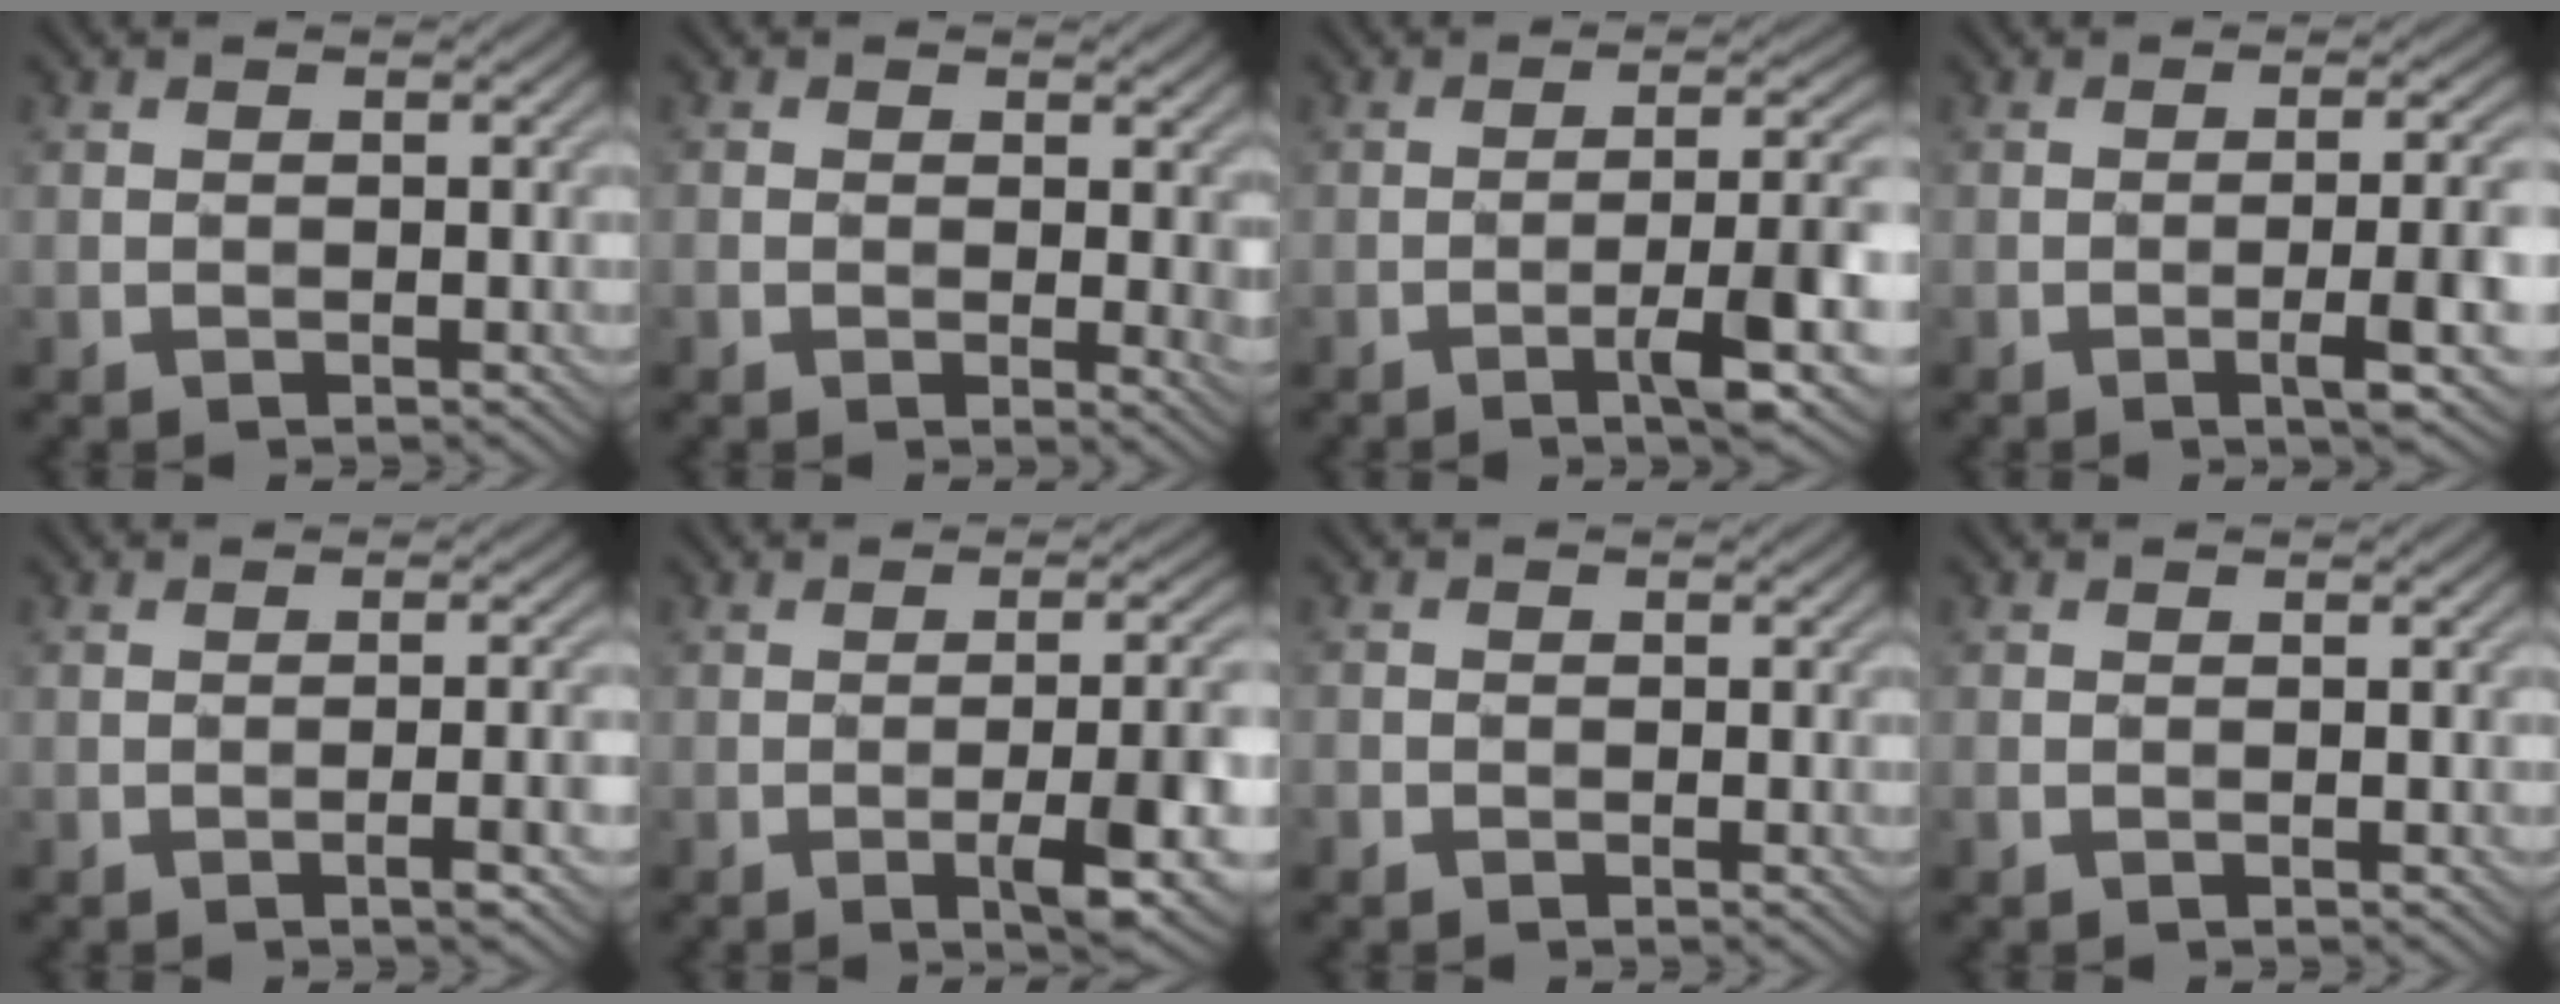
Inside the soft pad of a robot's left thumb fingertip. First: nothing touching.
{"total": 4.6, "force": [0.2, 2.6, 3.8], "torque": [-0.054, -0.007, 0.003]}
{"total": 8.0, "force": [-3.8, 0.8, 7.0], "torque": [-0.108, 0.012, -0.058]}
{"total": 6.6, "force": [-2.3, 0.8, 6.1], "torque": [-0.093, 0.009, -0.030]}
{"total": 2.9, "force": [-1.3, 0.0, 2.6], "torque": [-0.042, 0.010, -0.024]}
{"total": 8.0, "force": [-3.2, 1.2, 7.3], "torque": [-0.113, 0.004, -0.040]}
{"total": 1.2, "force": [-0.7, 0.9, 0.5], "torque": [-0.010, -0.004, -0.016]}
{"total": 0.7, "force": [-0.3, 0.4, 0.5], "torque": [-0.013, -0.001, -0.006]}